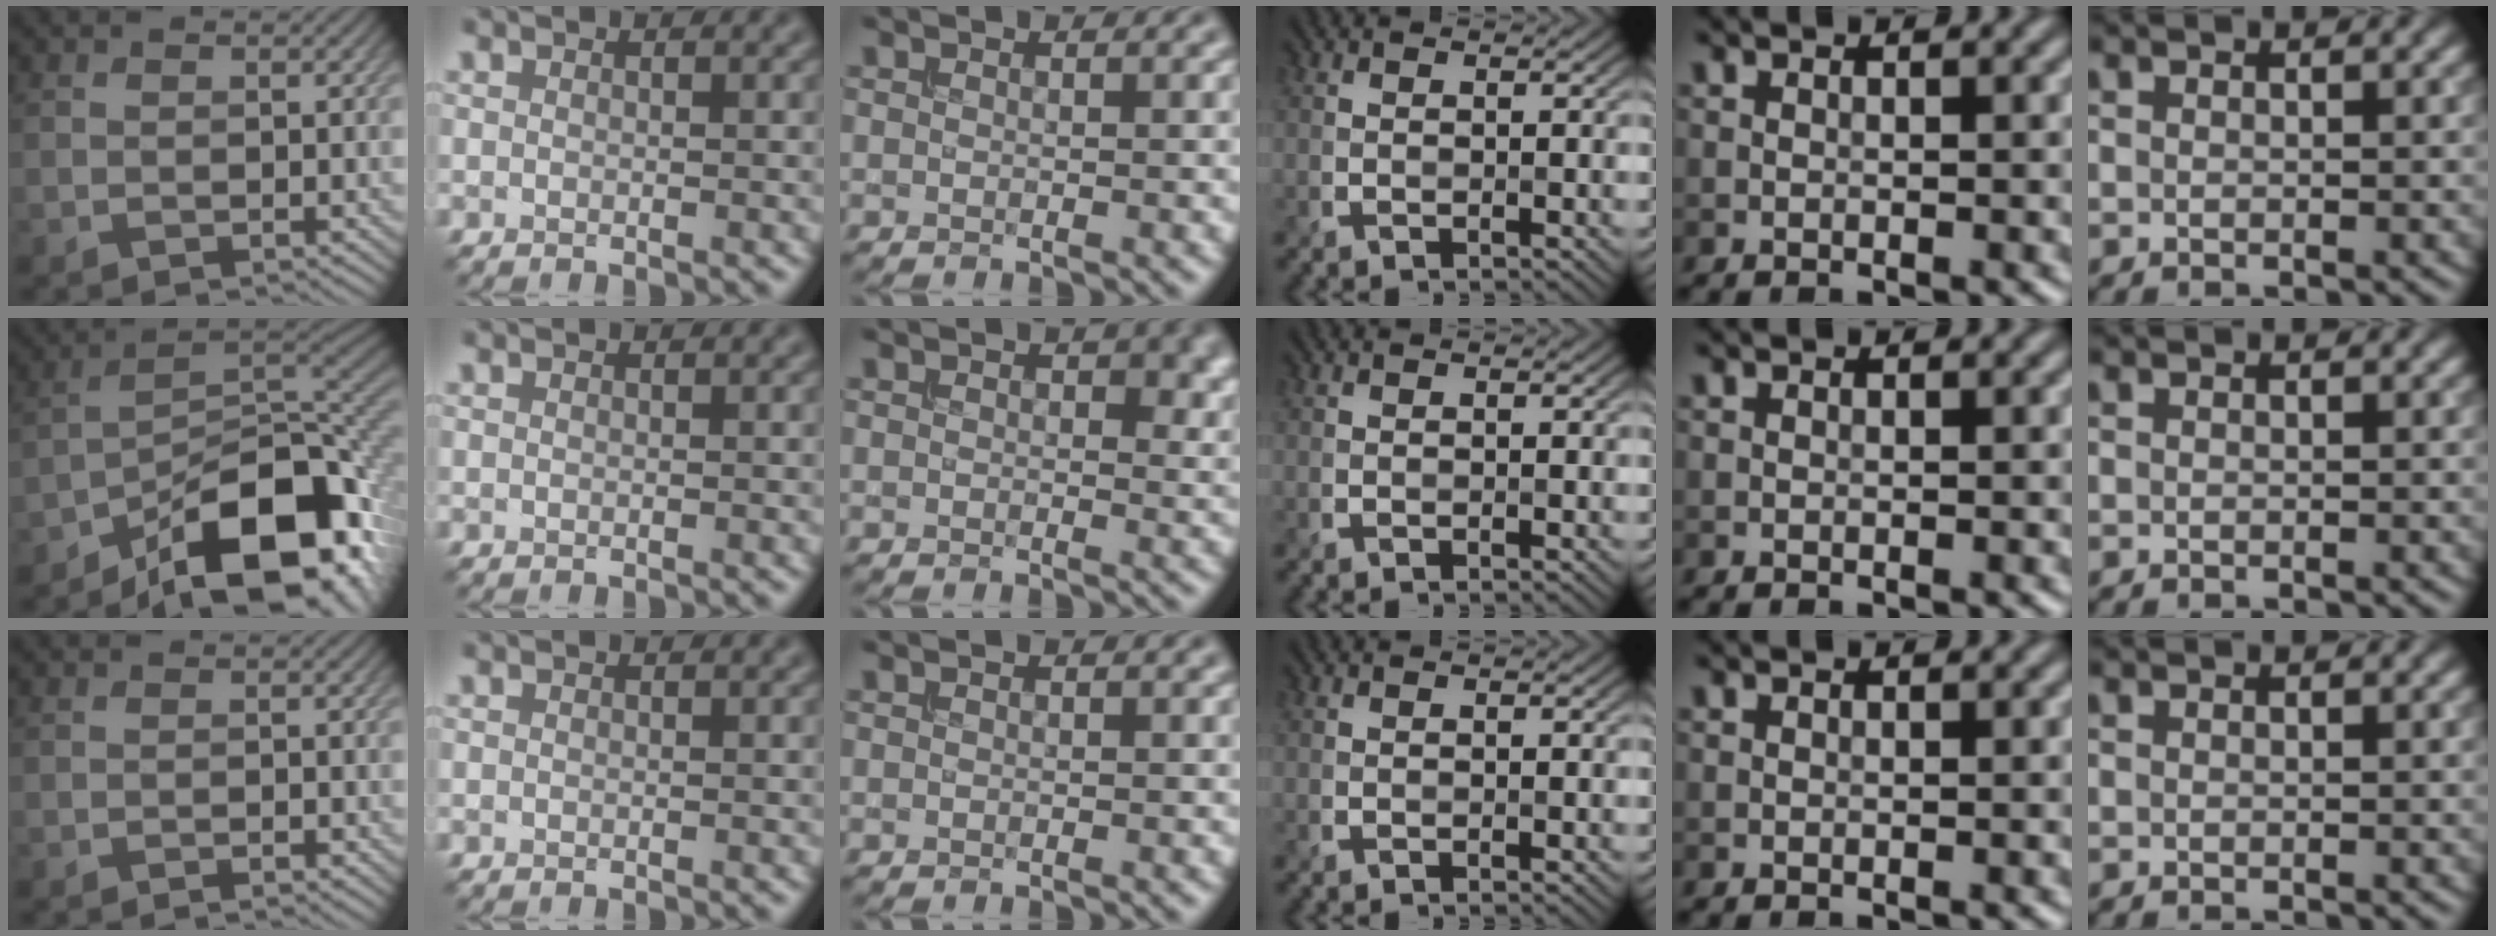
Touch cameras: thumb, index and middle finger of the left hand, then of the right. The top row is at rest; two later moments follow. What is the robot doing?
{"motion": "extract", "object": "bucket"}